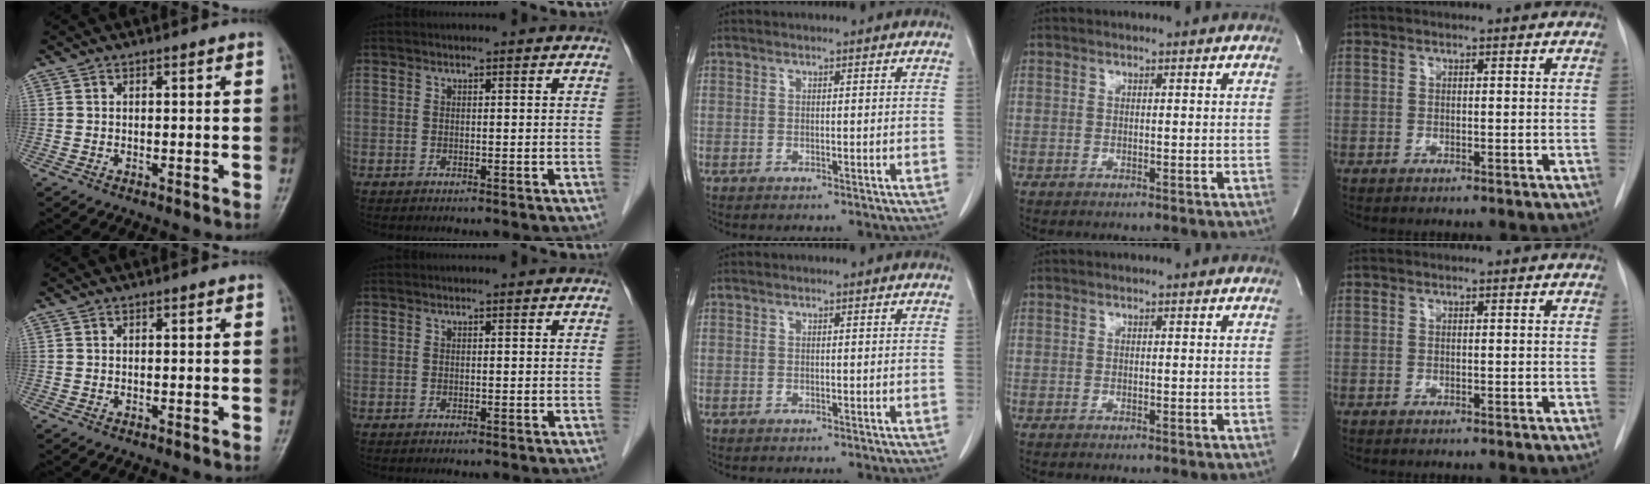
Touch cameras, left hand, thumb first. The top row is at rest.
{}